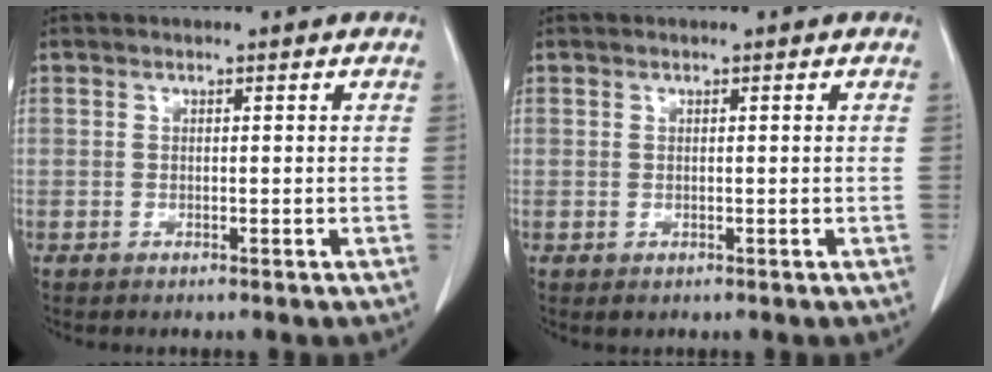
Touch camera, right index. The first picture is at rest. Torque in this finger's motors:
{"motor_torque": [-0.13, 0.10, -0.15, -0.05]}